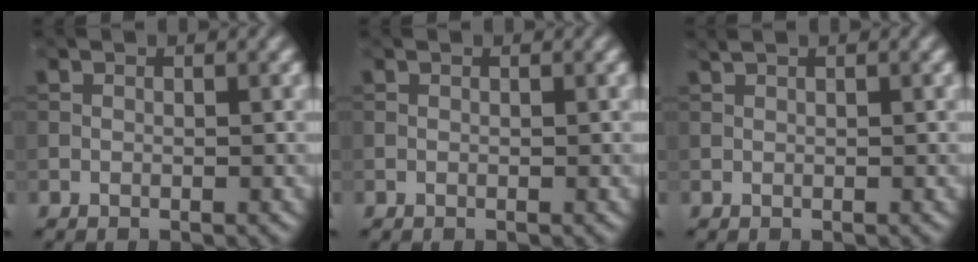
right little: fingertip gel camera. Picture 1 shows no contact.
{"total": 0.0}
{"total": 0.6, "force": [0.5, 0.1, 0.3], "torque": [-0.005, 0.003, 0.009]}